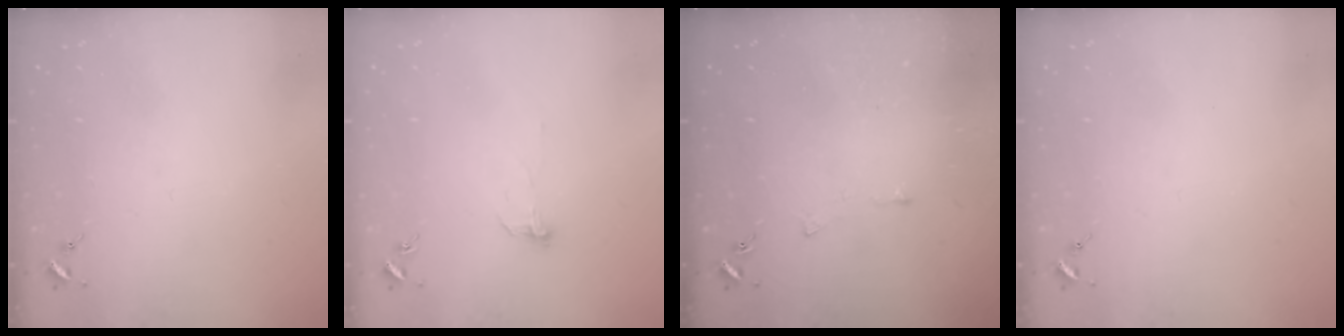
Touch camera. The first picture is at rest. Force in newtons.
{"total": 4.3, "press": 4.2, "slide": 0.4}
{"total": 3.6, "press": 3.6, "slide": 0.3}
{"total": 0.0}